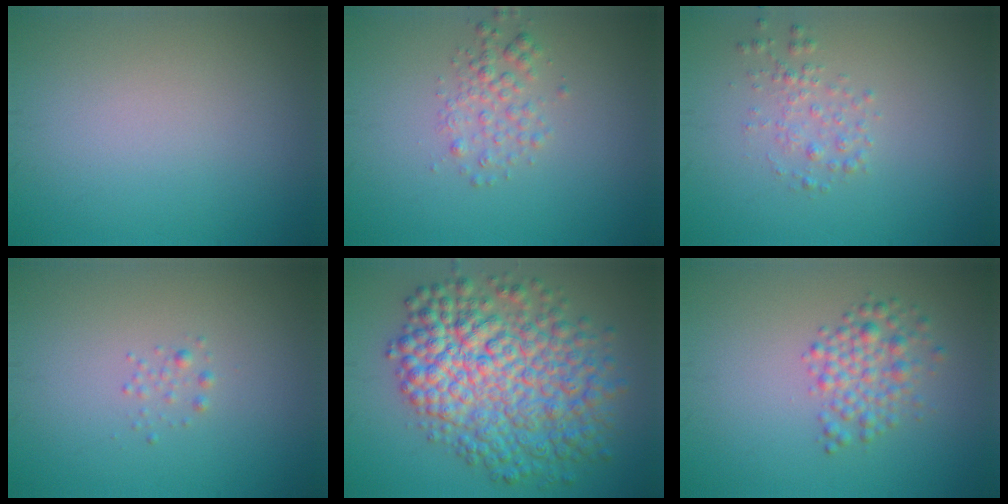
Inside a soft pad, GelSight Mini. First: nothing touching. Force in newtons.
{"total": 2.1, "press": 2.1, "slide": 0.1}
{"total": 1.6, "press": 1.6, "slide": 0.0}
{"total": 0.7, "press": 0.7, "slide": 0.0}
{"total": 10.5, "press": 10.5, "slide": 0.1}
{"total": 2.9, "press": 2.9, "slide": 0.1}